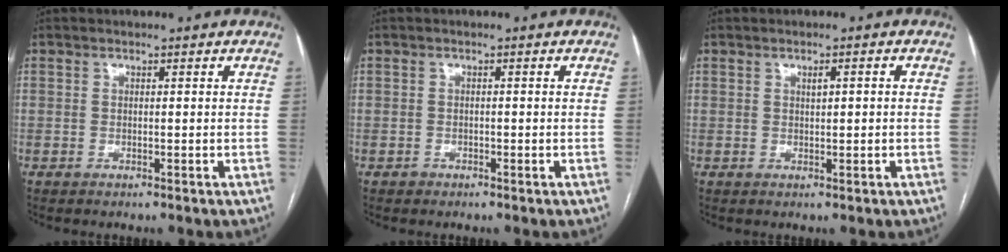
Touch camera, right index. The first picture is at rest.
{"total": 0.9, "force": [-0.5, 0.7, -0.1], "torque": [-0.002, 0.004, -0.011]}
{"total": 1.3, "force": [0.3, 0.3, 1.2], "torque": [-0.022, 0.001, 0.007]}